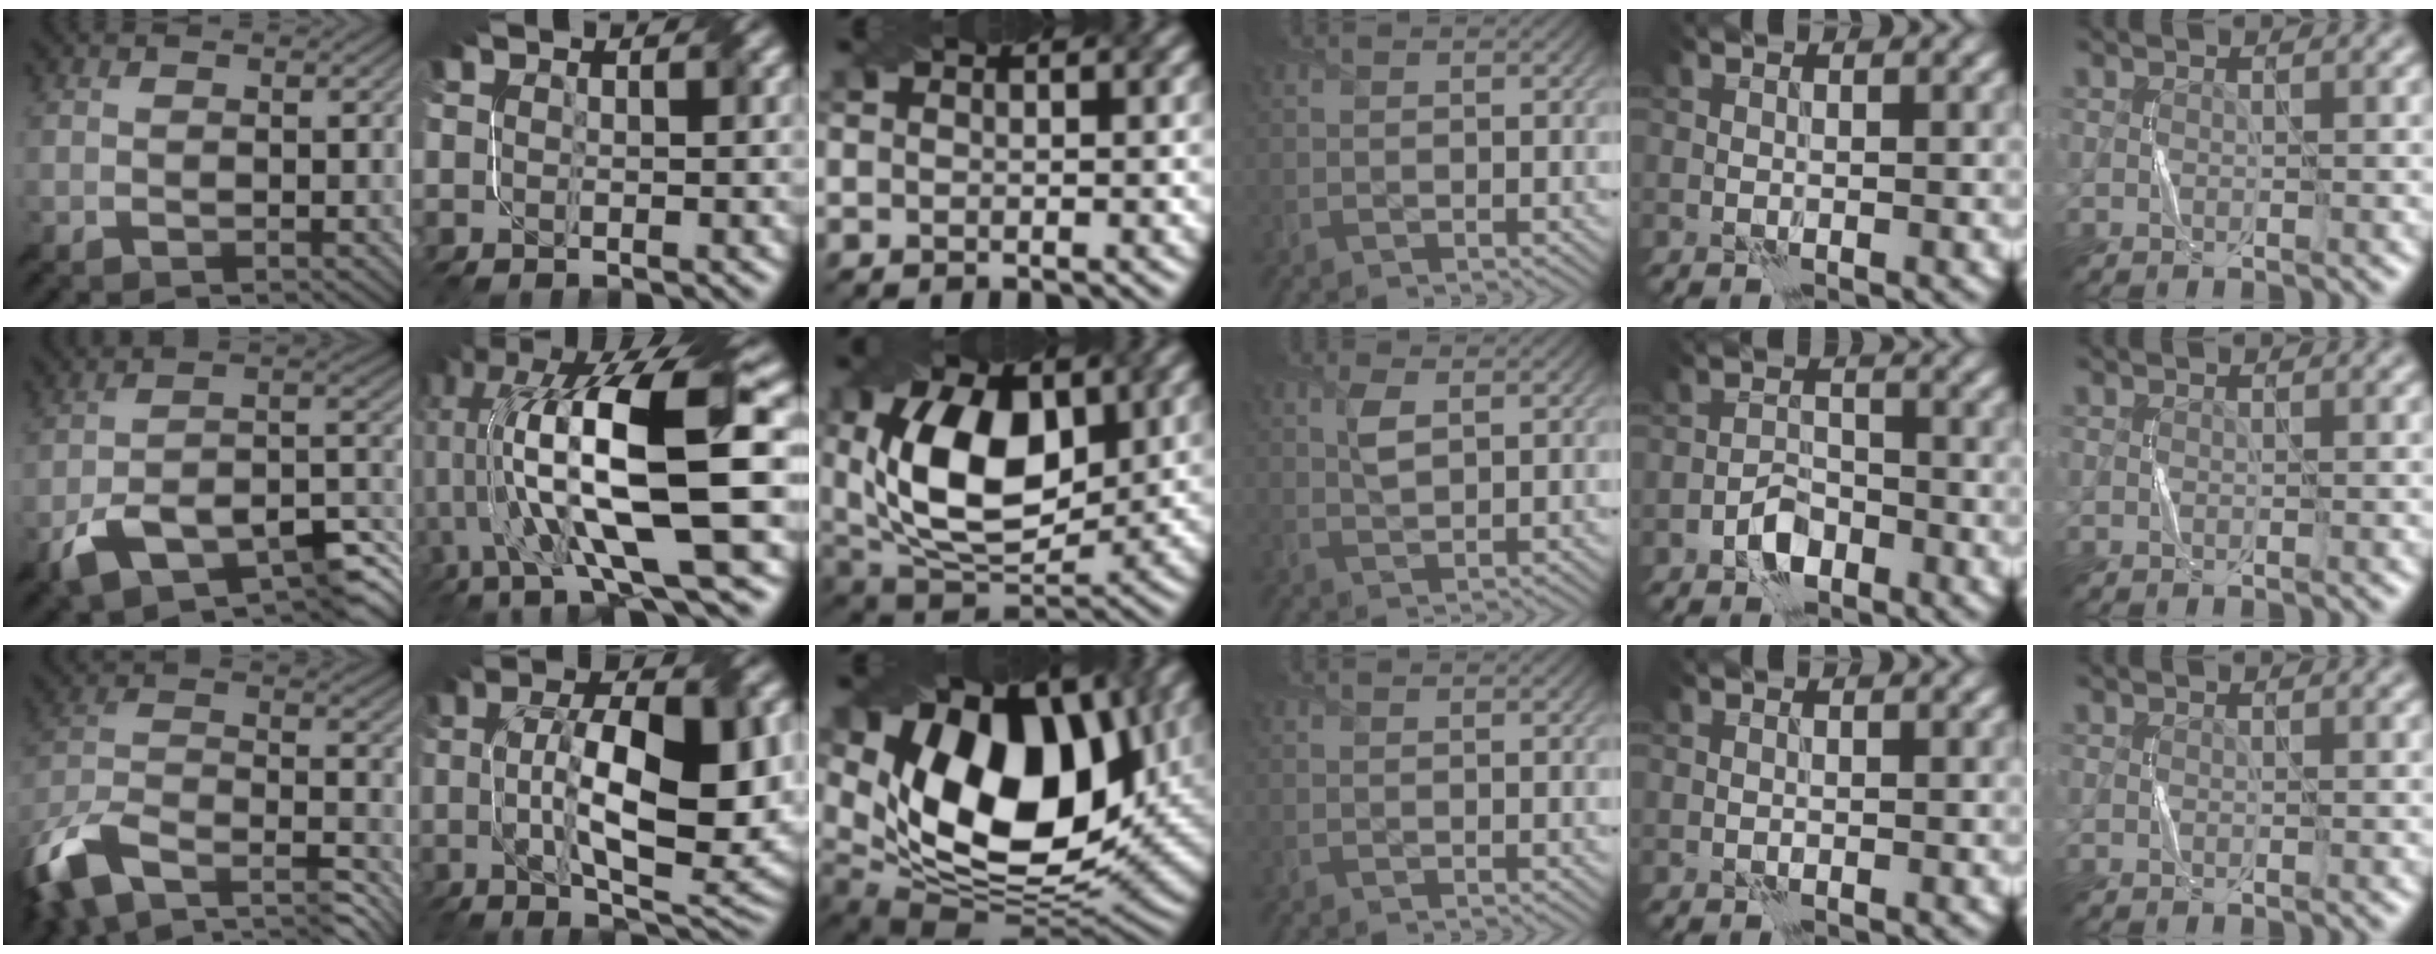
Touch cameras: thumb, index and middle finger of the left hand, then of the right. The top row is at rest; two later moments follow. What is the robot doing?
{"motion": "twist", "object": "screw"}